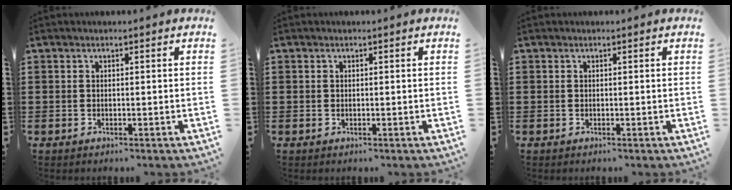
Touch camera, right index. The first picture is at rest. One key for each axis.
{"total": 0.0}
{"total": 0.0}